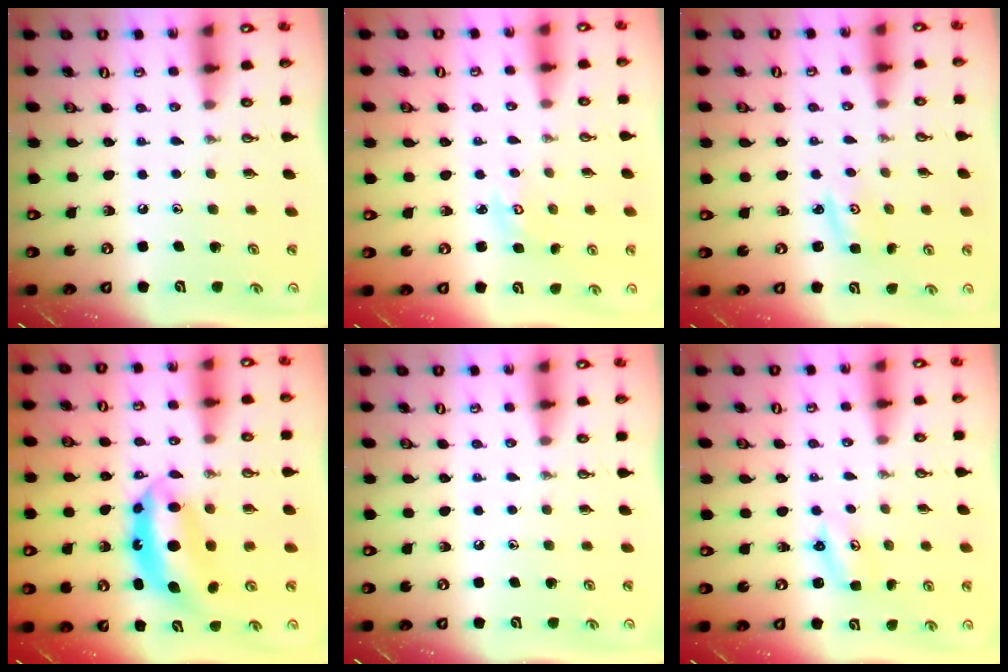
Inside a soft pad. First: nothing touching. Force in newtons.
{"total": 2.7, "press": 2.7, "slide": 0.4}
{"total": 1.8, "press": 1.8, "slide": 0.1}
{"total": 8.0, "press": 8.0, "slide": 0.6}
{"total": 0.0}
{"total": 2.7, "press": 2.7, "slide": 0.3}